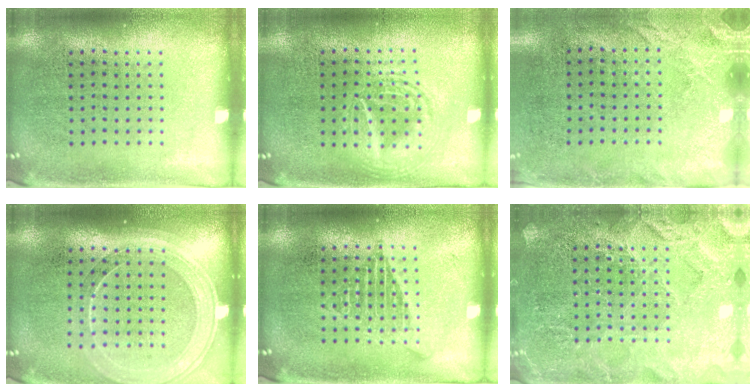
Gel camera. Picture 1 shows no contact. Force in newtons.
{"total": 2.7, "press": 2.7, "slide": 0.3}
{"total": 2.5, "press": 1.9, "slide": 1.6}
{"total": 1.7, "press": 1.6, "slide": 0.7}
{"total": 1.7, "press": 1.7, "slide": 0.1}
{"total": 3.5, "press": 3.5, "slide": 0.4}